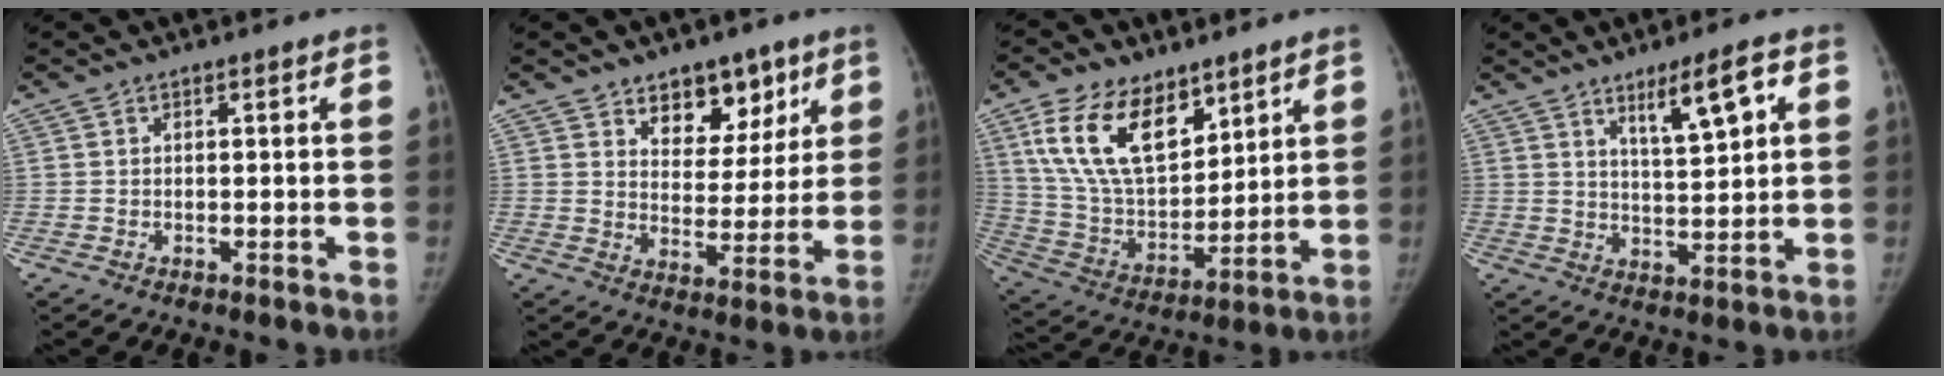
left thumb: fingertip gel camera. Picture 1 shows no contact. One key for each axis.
{"total": 10.5, "fx": 6.5, "fy": 6.6, "fz": 4.8, "tx": -0.024, "ty": -0.037, "tz": 0.103}
{"total": 18.5, "fx": 10.1, "fy": 10.1, "fz": 11.7, "tx": -0.176, "ty": -0.045, "tz": 0.198}
{"total": 8.0, "fx": 3.9, "fy": 1.7, "fz": 6.8, "tx": -0.106, "ty": -0.023, "tz": 0.069}